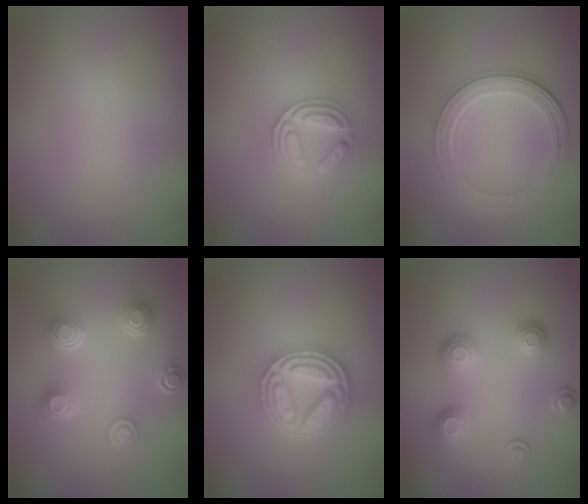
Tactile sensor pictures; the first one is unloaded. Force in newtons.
{"total": 2.6, "press": 2.1, "slide": 1.6}
{"total": 5.0, "press": 3.8, "slide": 3.2}
{"total": 4.9, "press": 3.6, "slide": 3.4}
{"total": 4.9, "press": 4.8, "slide": 0.8}
{"total": 3.4, "press": 2.7, "slide": 2.1}